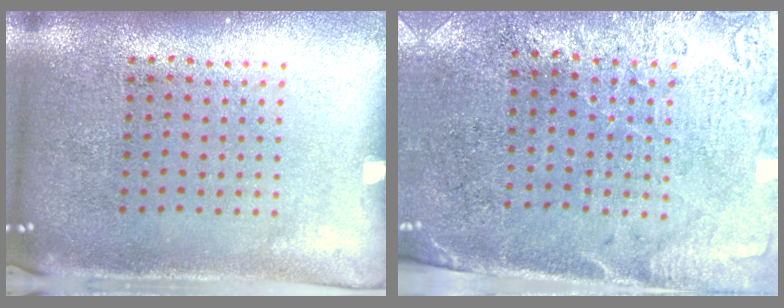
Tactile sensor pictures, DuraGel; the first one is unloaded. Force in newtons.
{"total": 2.7, "press": 2.4, "slide": 1.2}